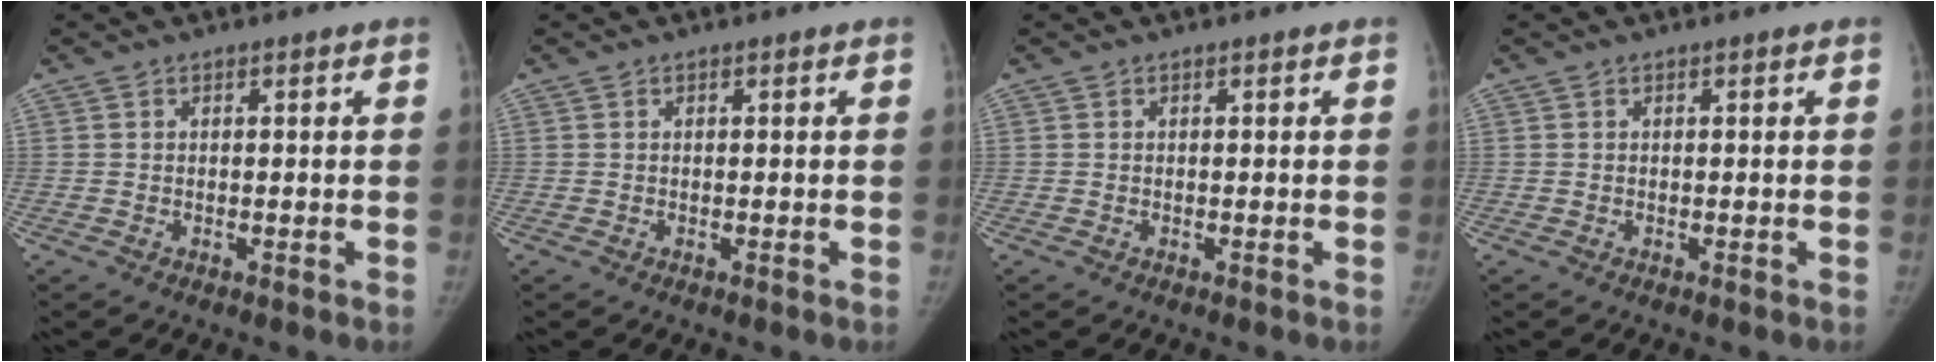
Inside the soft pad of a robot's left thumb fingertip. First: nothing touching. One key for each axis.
{"total": 0.0}
{"total": 0.0}
{"total": 0.0}